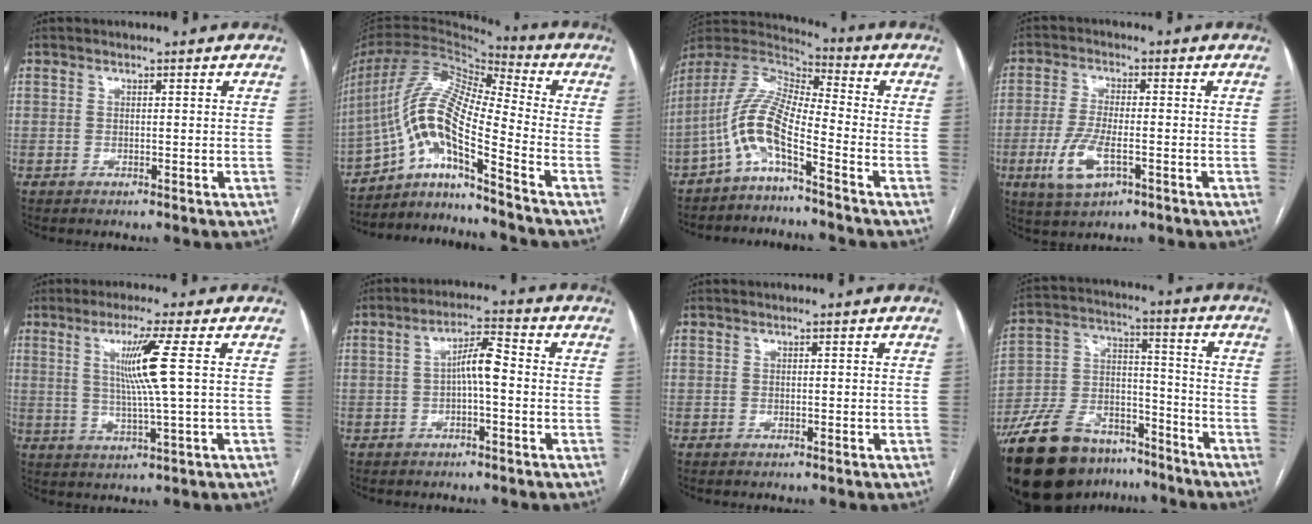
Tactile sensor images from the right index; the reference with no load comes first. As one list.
[{"total": 14.5, "force": [-8.5, 0.9, 11.6], "torque": [-0.235, 0.018, -0.155]}, {"total": 9.6, "force": [-5.1, 1.7, 7.9], "torque": [-0.182, 0.020, -0.107]}, {"total": 7.5, "force": [-2.7, 2.5, 6.5], "torque": [-0.142, -0.010, -0.047]}, {"total": 7.4, "force": [1.8, -1.6, 7.0], "torque": [-0.134, -0.006, 0.040]}, {"total": 4.9, "force": [-0.4, 1.0, 4.8], "torque": [-0.080, 0.017, -0.007]}, {"total": 0.0}, {"total": 20.1, "force": [-14.8, 10.0, 9.2], "torque": [-0.207, 0.024, -0.257]}]